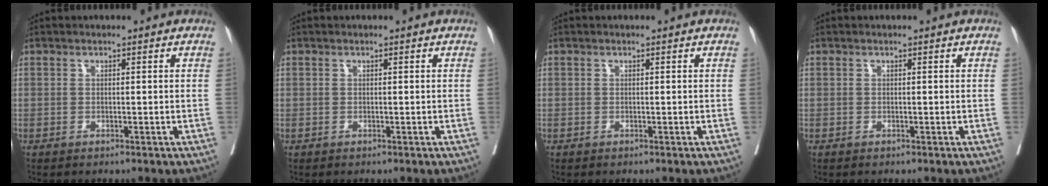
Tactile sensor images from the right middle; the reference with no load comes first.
{"total": 0.0}
{"total": 0.0}
{"total": 0.0}